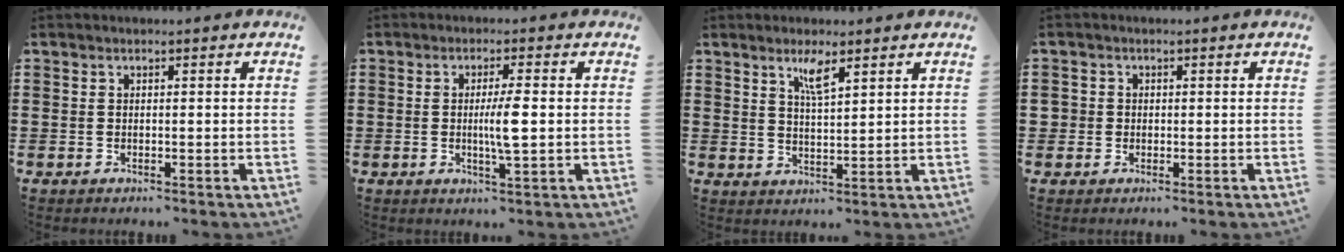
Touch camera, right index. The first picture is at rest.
{"total": 4.7, "force": [-0.2, 0.3, 4.7], "torque": [-0.090, -0.008, -0.009]}
{"total": 3.7, "force": [2.5, 0.6, 2.7], "torque": [-0.052, 0.000, 0.041]}
{"total": 1.3, "force": [-0.1, 1.3, 0.2], "torque": [-0.008, 0.006, -0.004]}